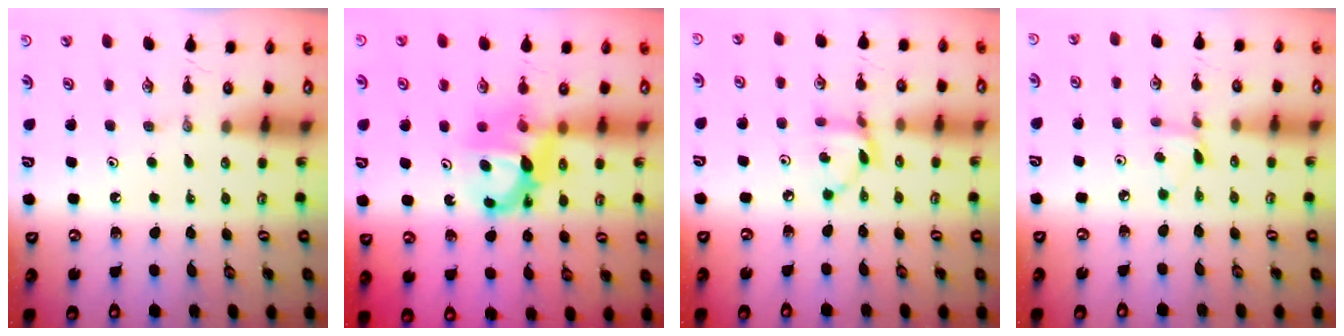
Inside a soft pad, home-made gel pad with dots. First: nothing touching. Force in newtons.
{"total": 8.2, "press": 8.2, "slide": 0.2}
{"total": 5.2, "press": 5.2, "slide": 0.3}
{"total": 3.5, "press": 3.5, "slide": 0.4}